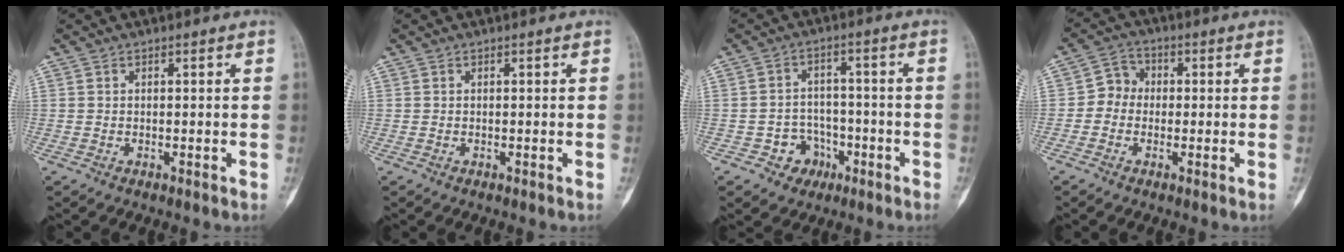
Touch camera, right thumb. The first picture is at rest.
{"total": 0.0}
{"total": 5.9, "force": [-2.9, 5.1, 1.2], "torque": [0.022, 0.031, -0.040]}
{"total": 4.7, "force": [-0.6, 4.2, 2.0], "torque": [-0.012, 0.015, -0.025]}